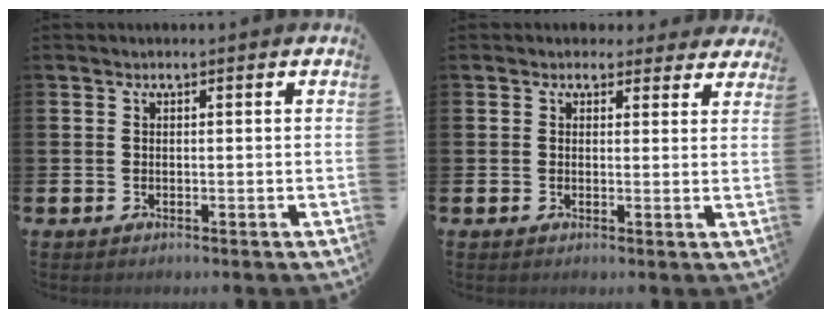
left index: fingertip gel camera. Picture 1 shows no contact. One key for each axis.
{"total": 2.3, "fx": 1.9, "fy": 1.3, "fz": -0.1, "tx": 0.004, "ty": -0.004, "tz": 0.031}